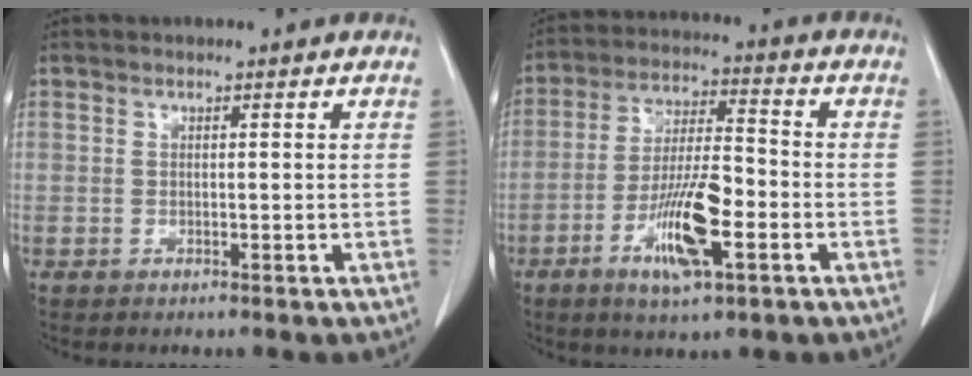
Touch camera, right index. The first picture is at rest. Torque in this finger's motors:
{"motor_torque": [1.64, -0.17, 0.25, 0.20]}